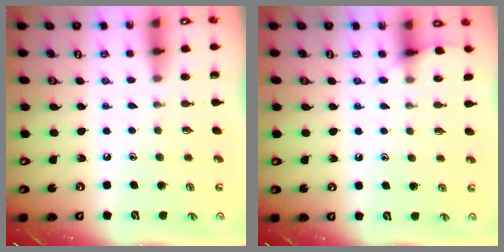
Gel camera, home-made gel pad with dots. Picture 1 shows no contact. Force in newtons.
{"total": 5.7, "press": 5.7, "slide": 0.7}